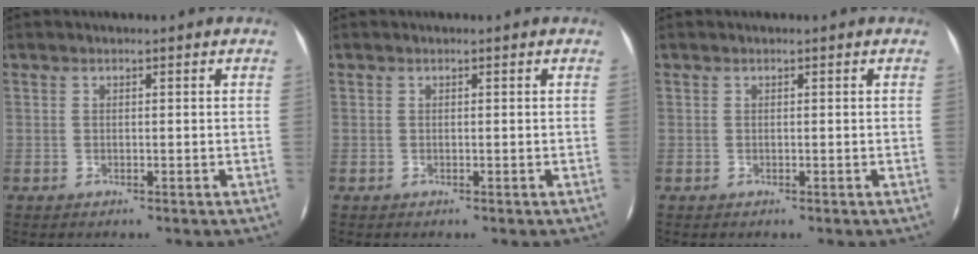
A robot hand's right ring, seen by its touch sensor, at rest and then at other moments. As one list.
[{"total": 0.0}, {"total": 0.0}]